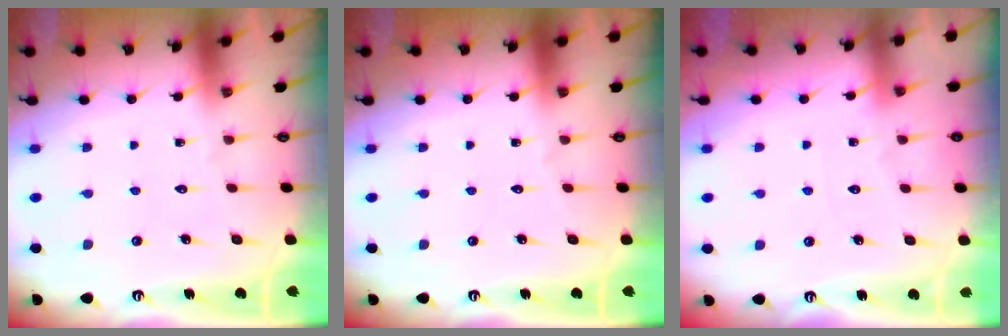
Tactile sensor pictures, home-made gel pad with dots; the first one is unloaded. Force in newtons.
{"total": 0.0}
{"total": 4.6, "press": 4.6, "slide": 0.6}